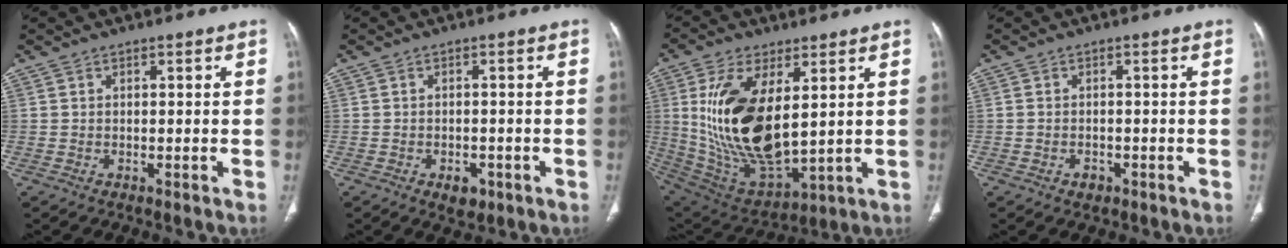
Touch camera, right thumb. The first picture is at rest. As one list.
[{"total": 3.2, "force": [-1.5, 2.1, 1.9], "torque": [-0.018, 0.003, -0.015]}, {"total": 21.4, "force": [3.8, 10.3, 18.4], "torque": [-0.357, -0.028, 0.091]}, {"total": 1.8, "force": [-0.9, 1.3, 0.8], "torque": [-0.012, 0.009, -0.009]}]